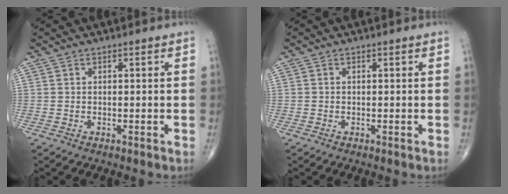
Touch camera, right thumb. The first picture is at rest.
{"total": 0.0}